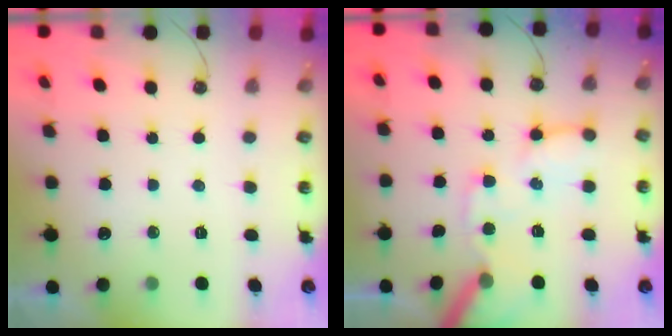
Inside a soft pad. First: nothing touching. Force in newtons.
{"total": 14.4, "press": 14.3, "slide": 1.9}